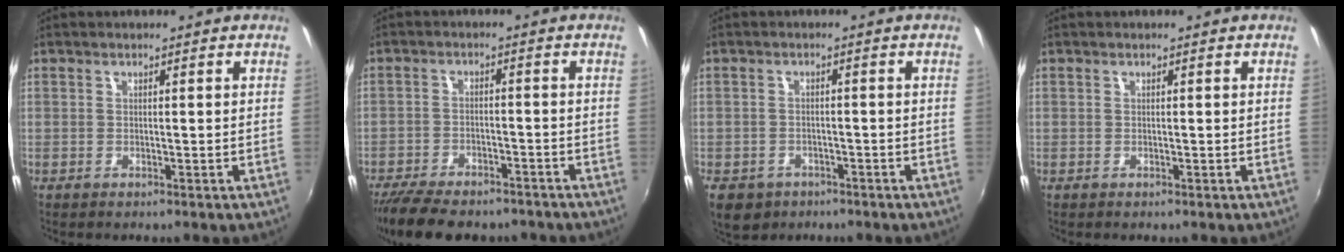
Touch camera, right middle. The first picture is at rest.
{"total": 14.7, "force": [-11.9, 5.1, 6.9], "torque": [-0.151, -0.031, -0.184]}
{"total": 7.2, "force": [-4.2, 5.2, 2.9], "torque": [-0.076, -0.016, -0.062]}
{"total": 0.0}